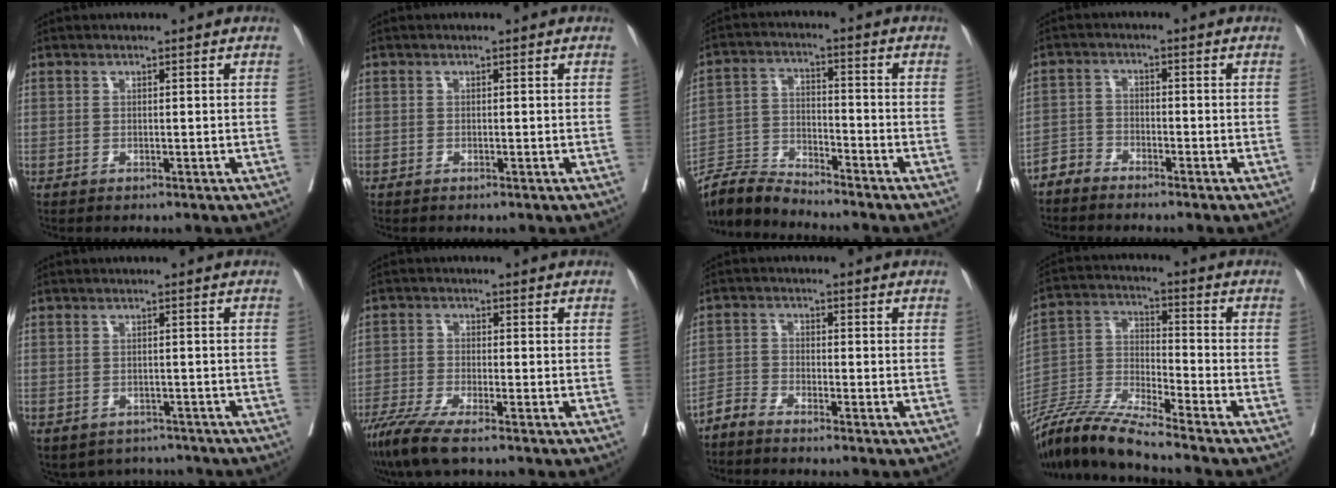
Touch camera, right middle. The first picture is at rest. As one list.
[{"total": 0.0}, {"total": 6.8, "force": [-6.8, -0.1, 0.1], "torque": [-0.006, 0.000, -0.131]}, {"total": 2.6, "force": [-2.5, 0.6, -0.4], "torque": [0.013, -0.004, -0.054]}, {"total": 5.6, "force": [-5.0, 2.6, 0.1], "torque": [0.007, 0.014, -0.062]}, {"total": 7.0, "force": [-5.3, 0.3, 4.5], "torque": [-0.080, -0.021, -0.098]}, {"total": 2.4, "force": [-2.4, -0.1, 0.2], "torque": [-0.002, -0.010, -0.054]}, {"total": 12.2, "force": [-10.8, -1.0, 5.6], "torque": [-0.111, -0.010, -0.209]}]